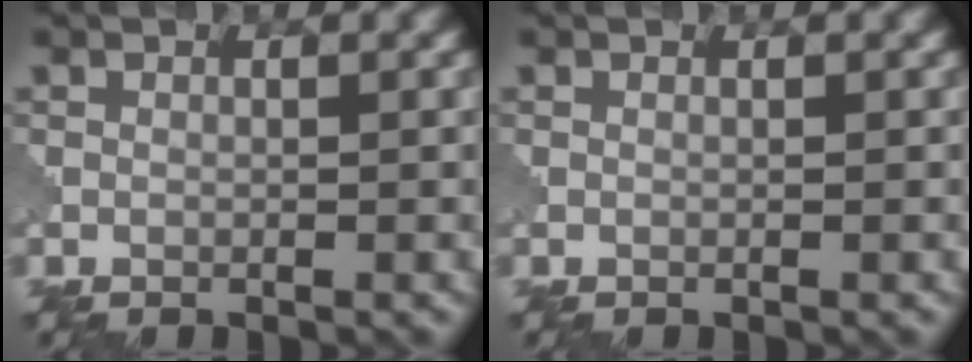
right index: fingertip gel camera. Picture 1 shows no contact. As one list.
[{"total": 0.0}]